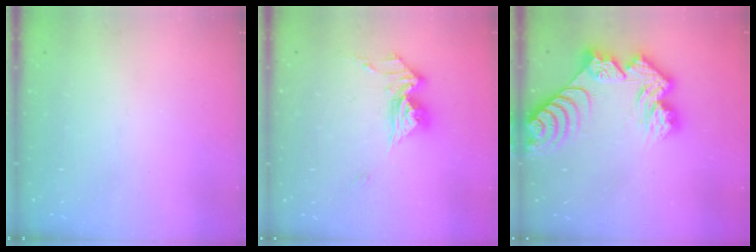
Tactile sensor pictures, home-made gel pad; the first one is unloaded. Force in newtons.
{"total": 12.3, "press": 12.3, "slide": 1.4}
{"total": 15.1, "press": 15.0, "slide": 1.4}